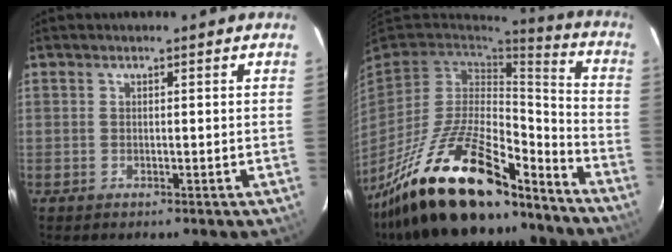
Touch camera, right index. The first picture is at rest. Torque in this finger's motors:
{"motor_torque": [2.14, 0.00, 0.70, 0.18]}